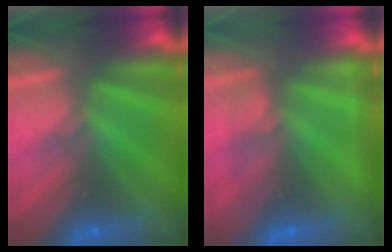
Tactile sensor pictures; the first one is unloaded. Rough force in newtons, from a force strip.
{"total": 2.1}